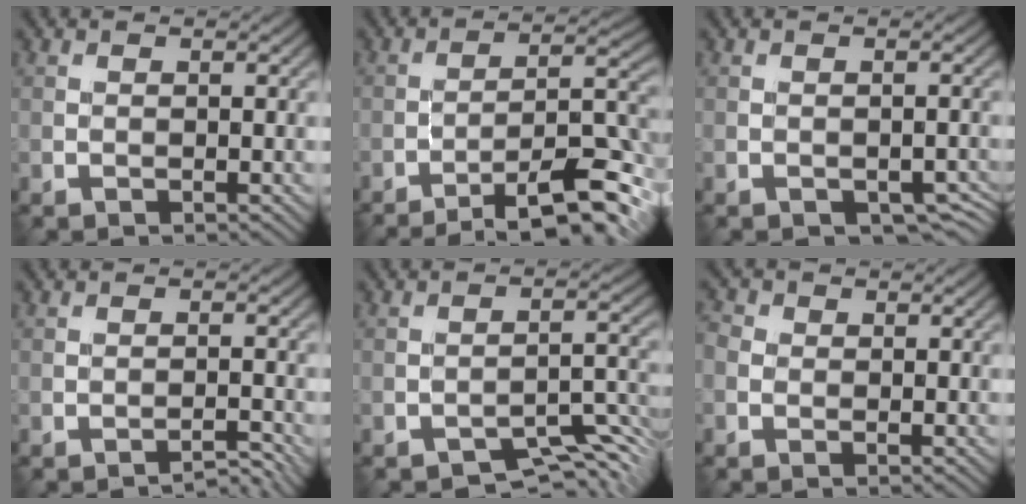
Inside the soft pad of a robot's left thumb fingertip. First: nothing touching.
{"total": 13.0, "force": [-9.1, 2.6, 8.9], "torque": [-0.142, 0.016, -0.135]}
{"total": 2.9, "force": [-1.4, 1.6, 1.9], "torque": [-0.025, -0.006, -0.009]}
{"total": 2.1, "force": [-1.9, 0.1, 0.9], "torque": [-0.005, 0.008, -0.036]}
{"total": 5.3, "force": [-4.6, 0.9, 2.5], "torque": [-0.031, 0.004, -0.065]}
{"total": 1.7, "force": [-0.5, 1.4, 0.8], "torque": [-0.019, 0.002, -0.020]}